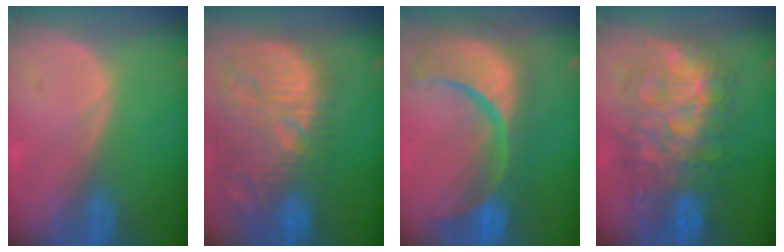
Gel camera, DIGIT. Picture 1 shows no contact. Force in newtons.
{"total": 15.4, "press": 13.4, "slide": 7.5}
{"total": 14.9, "press": 11.8, "slide": 9.1}
{"total": 12.4, "press": 12.3, "slide": 1.2}